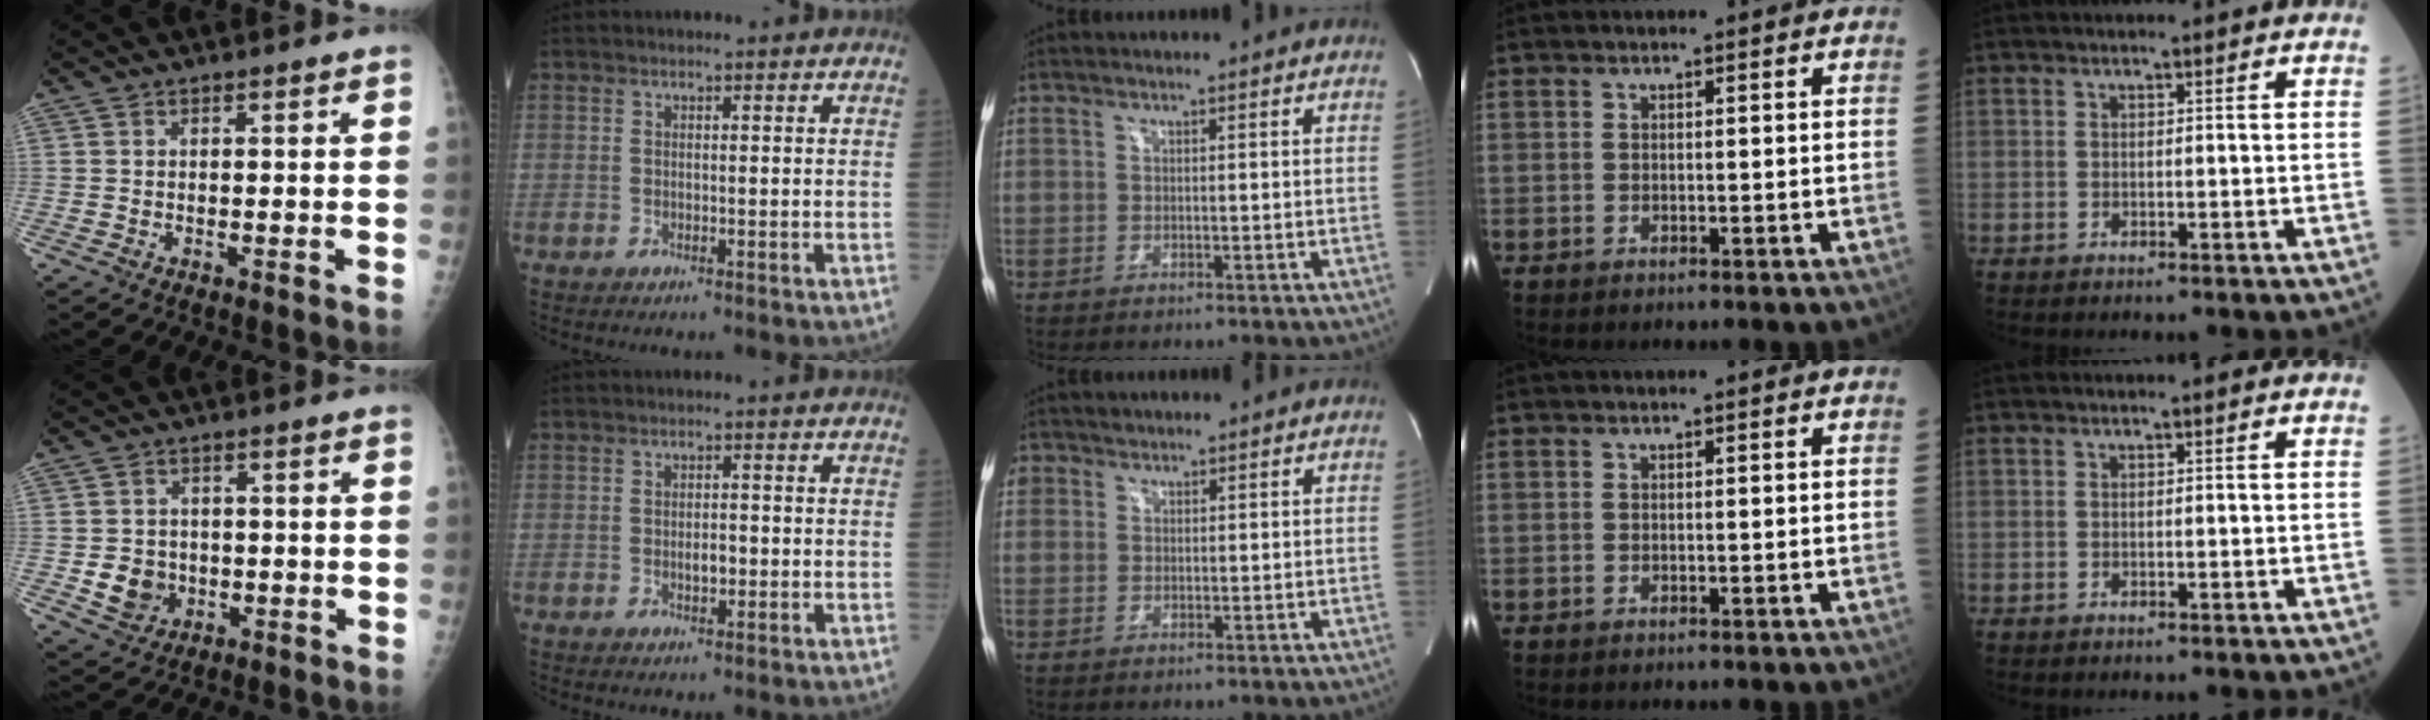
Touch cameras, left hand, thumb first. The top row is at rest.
{"thumb": {"total": 5.8, "force": [-0.9, 5.2, 2.4], "torque": [-0.016, 0.006, -0.008]}, "index": {"total": 2.1, "force": [-0.4, 1.1, 1.8], "torque": [-0.032, 0.000, -0.003]}, "middle": {"total": 1.7, "force": [1.0, 1.4, 0.0], "torque": [0.009, 0.005, 0.014]}}